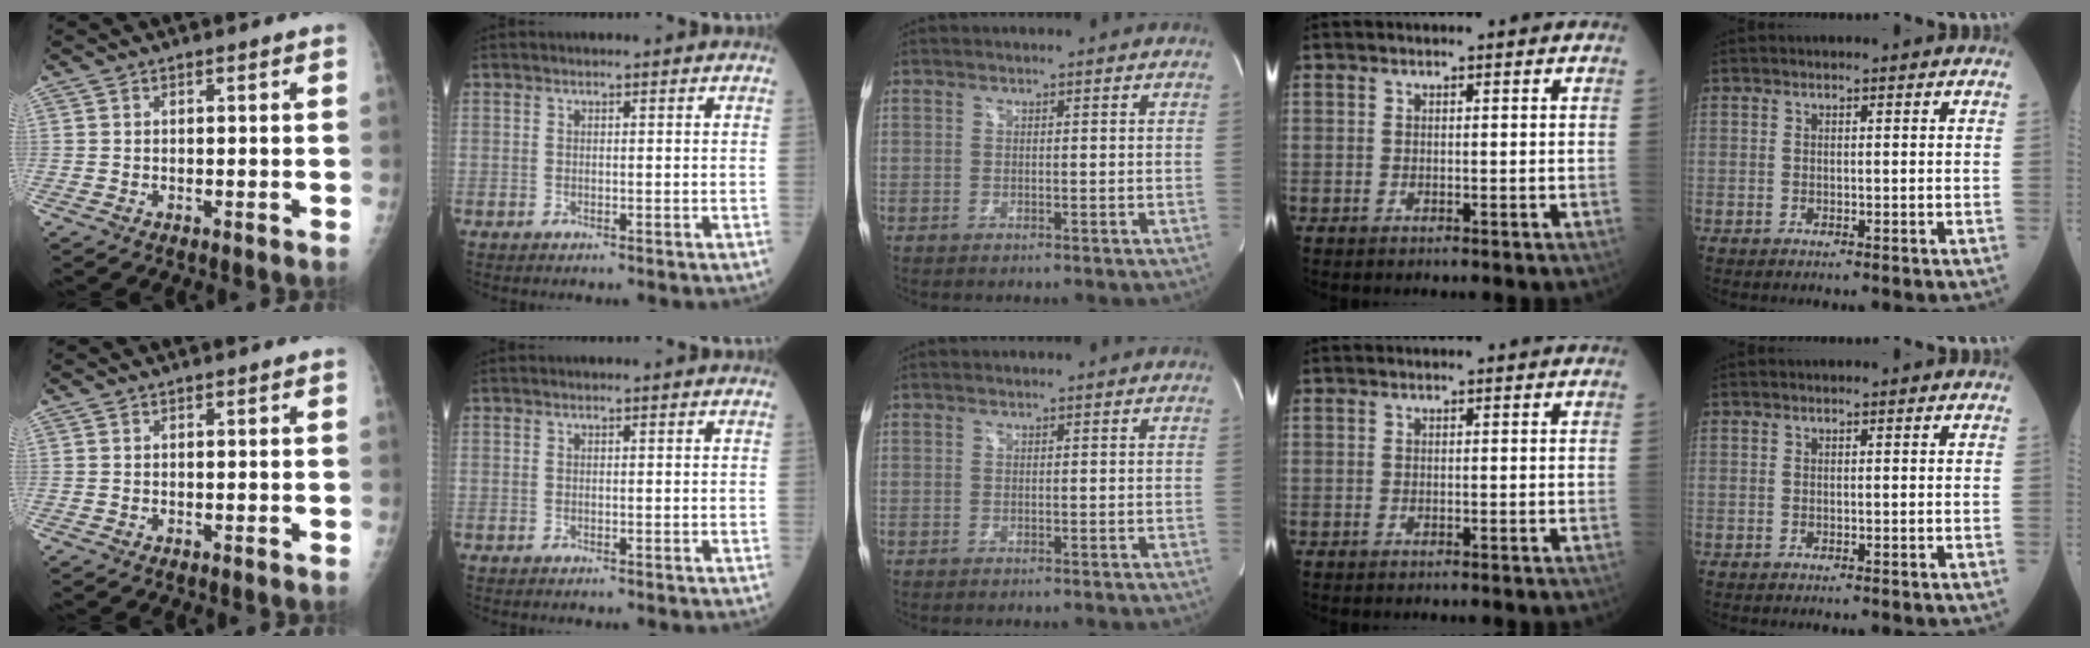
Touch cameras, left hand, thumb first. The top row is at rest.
{}